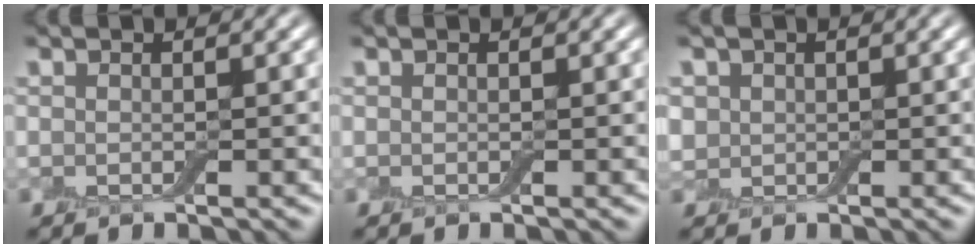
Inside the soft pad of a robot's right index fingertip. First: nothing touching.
{"total": 0.0}
{"total": 1.5, "force": [0.3, 1.4, 0.4], "torque": [-0.009, -0.002, 0.005]}